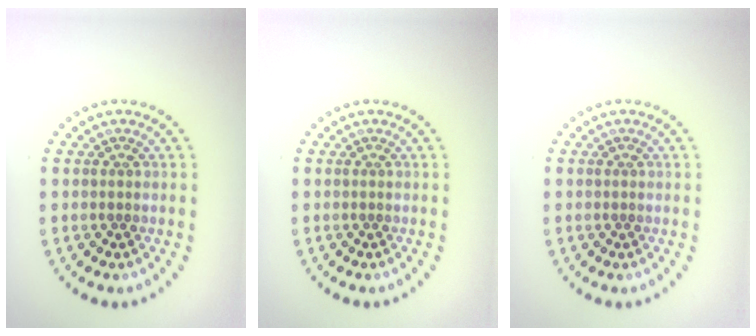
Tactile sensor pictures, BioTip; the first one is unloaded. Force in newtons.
{"total": 0.0}
{"total": 0.0}